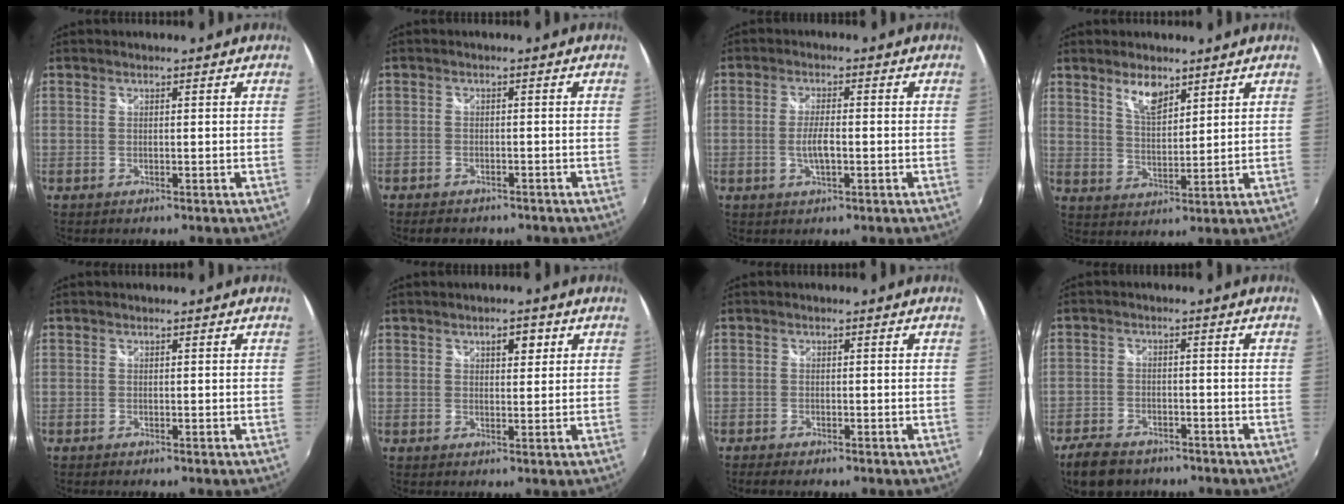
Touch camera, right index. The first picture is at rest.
{"total": 4.3, "force": [-3.5, 2.1, 1.4], "torque": [-0.039, -0.007, -0.053]}
{"total": 3.8, "force": [-1.0, 1.1, 3.5], "torque": [-0.070, -0.003, -0.018]}
{"total": 5.7, "force": [4.0, 2.3, 3.3], "torque": [-0.056, 0.001, 0.075]}
{"total": 0.0}
{"total": 2.9, "force": [1.3, 1.6, 2.0], "torque": [-0.026, 0.007, 0.020]}
{"total": 2.4, "force": [-2.0, 0.7, 1.1], "torque": [-0.030, -0.011, -0.039]}
{"total": 9.2, "force": [-7.0, 4.8, 3.5], "torque": [-0.103, 0.000, -0.118]}